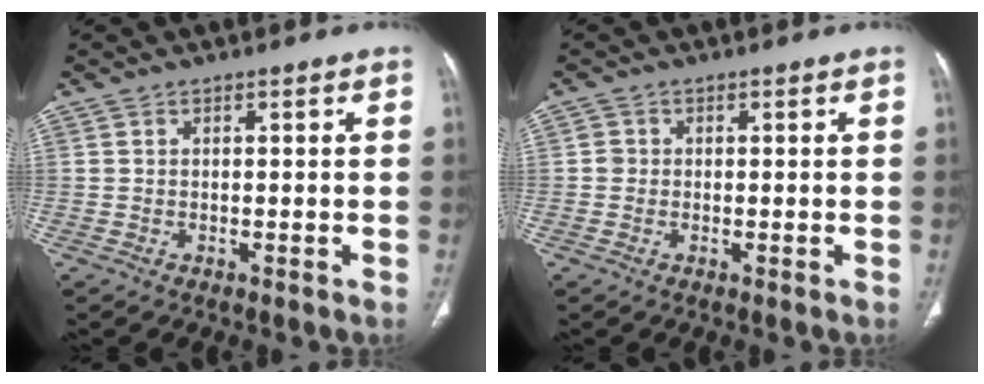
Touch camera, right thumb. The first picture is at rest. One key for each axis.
{"total": 1.3, "fx": 0.0, "fy": 1.3, "fz": 0.3, "tx": 0.002, "ty": 0.004, "tz": 0.000}